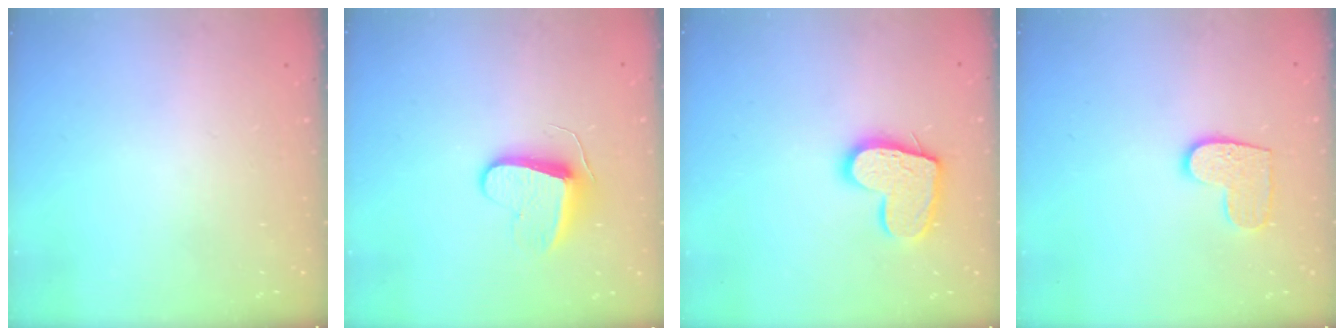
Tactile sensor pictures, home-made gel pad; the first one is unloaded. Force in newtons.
{"total": 9.1, "press": 9.1, "slide": 0.7}
{"total": 14.0, "press": 14.0, "slide": 1.3}
{"total": 8.6, "press": 8.6, "slide": 0.3}